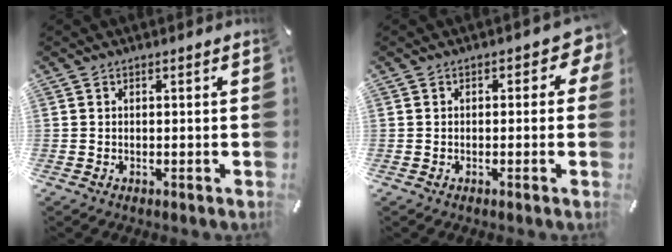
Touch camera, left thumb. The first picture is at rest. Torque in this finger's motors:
{"motor_torque": [0.46, 0.12, 0.43, 0.12, -0.02]}